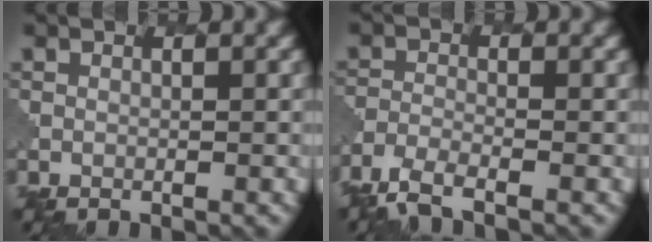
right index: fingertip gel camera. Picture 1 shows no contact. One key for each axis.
{"total": 3.4, "fx": -2.8, "fy": 0.8, "fz": 1.8, "tx": -0.042, "ty": -0.012, "tz": -0.064}